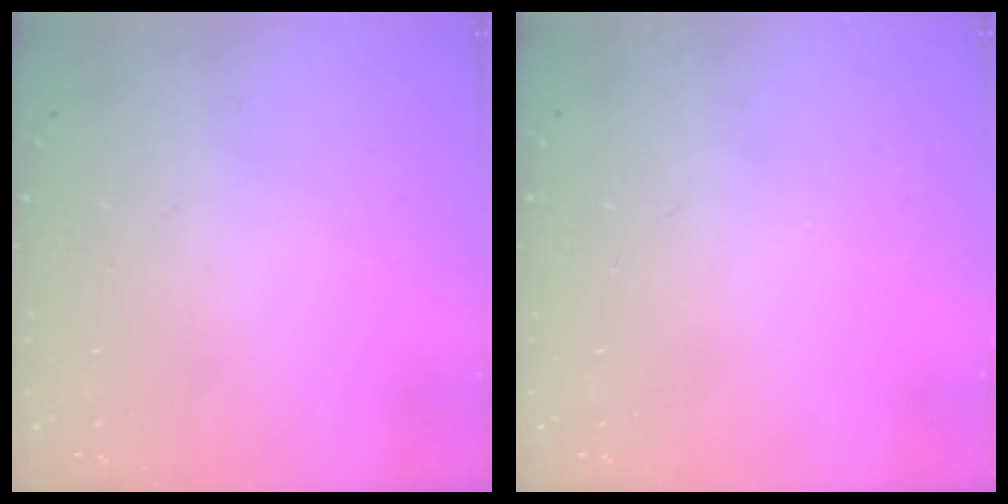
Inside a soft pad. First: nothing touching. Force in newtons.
{"total": 0.0}